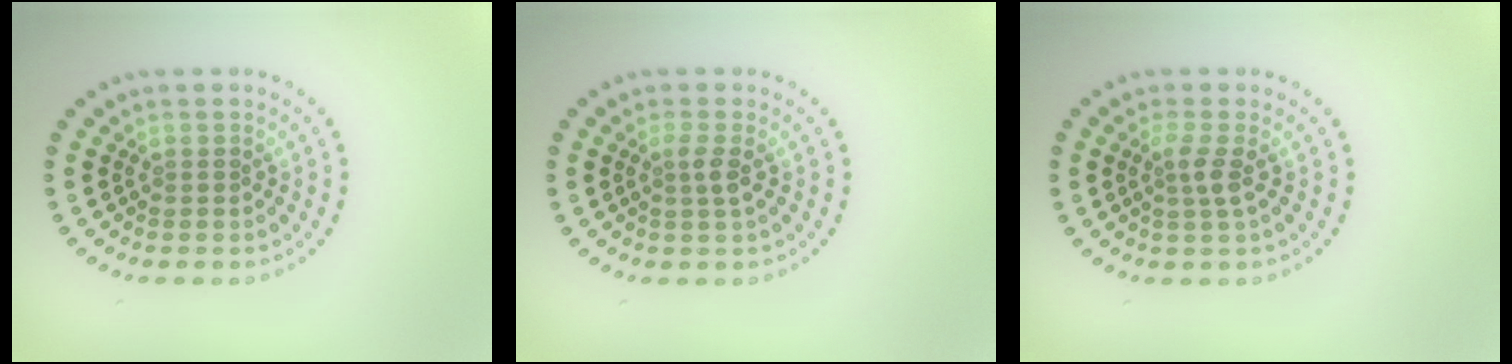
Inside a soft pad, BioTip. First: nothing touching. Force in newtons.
{"total": 1.4, "press": 1.1, "slide": 0.9}
{"total": 1.8, "press": 1.4, "slide": 1.1}